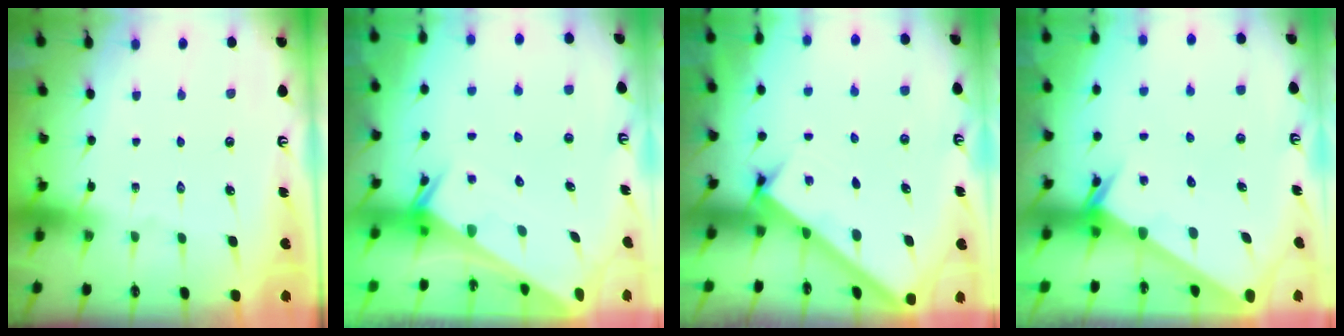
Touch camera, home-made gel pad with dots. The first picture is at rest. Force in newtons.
{"total": 2.5, "press": 2.5, "slide": 0.1}
{"total": 2.6, "press": 2.6, "slide": 0.3}
{"total": 2.6, "press": 2.6, "slide": 0.1}